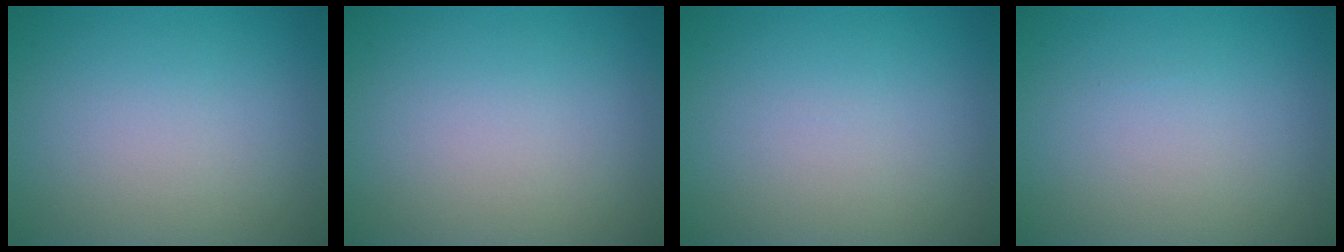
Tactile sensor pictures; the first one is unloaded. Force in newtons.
{"total": 0.0}
{"total": 0.0}
{"total": 0.0}